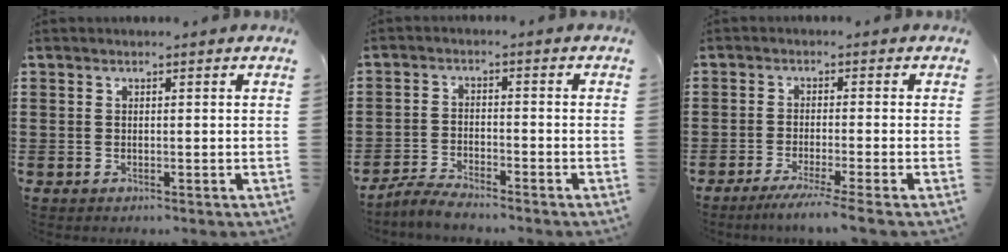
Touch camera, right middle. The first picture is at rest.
{"total": 3.4, "force": [-3.4, 0.3, 0.7], "torque": [-0.022, 0.006, -0.072]}
{"total": 3.5, "force": [-2.9, -0.5, 2.0], "torque": [-0.038, -0.011, -0.055]}